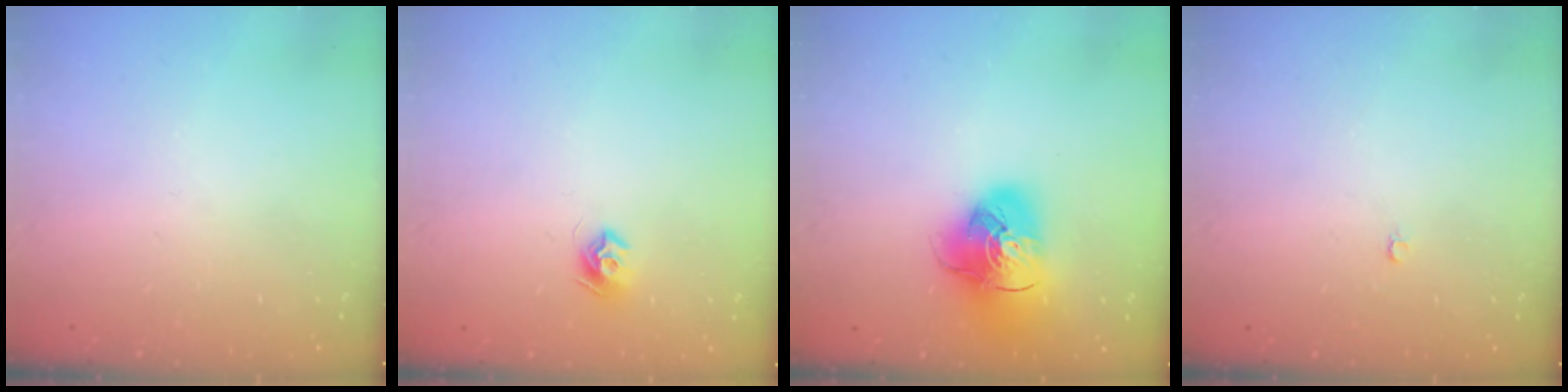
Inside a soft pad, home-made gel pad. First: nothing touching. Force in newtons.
{"total": 7.6, "press": 7.6, "slide": 0.2}
{"total": 14.9, "press": 14.8, "slide": 1.9}
{"total": 2.0, "press": 2.0, "slide": 0.4}